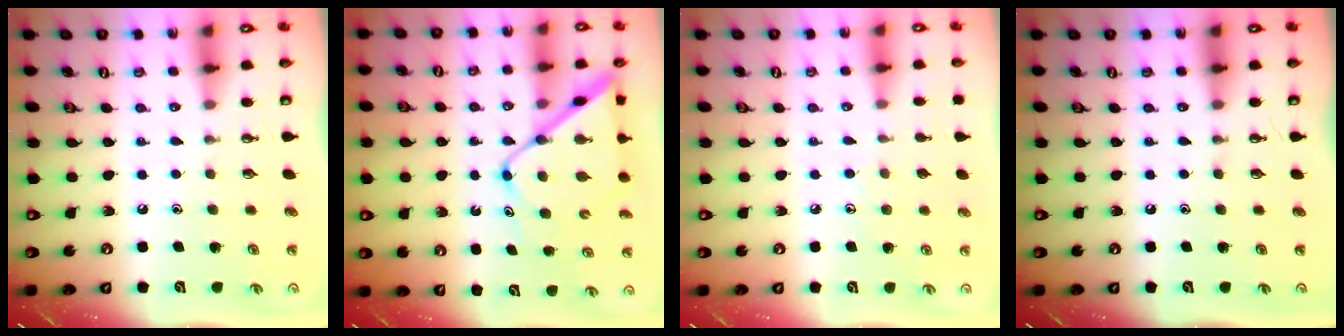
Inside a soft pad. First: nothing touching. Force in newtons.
{"total": 12.7, "press": 12.7, "slide": 1.2}
{"total": 4.8, "press": 4.7, "slide": 0.6}
{"total": 0.0}